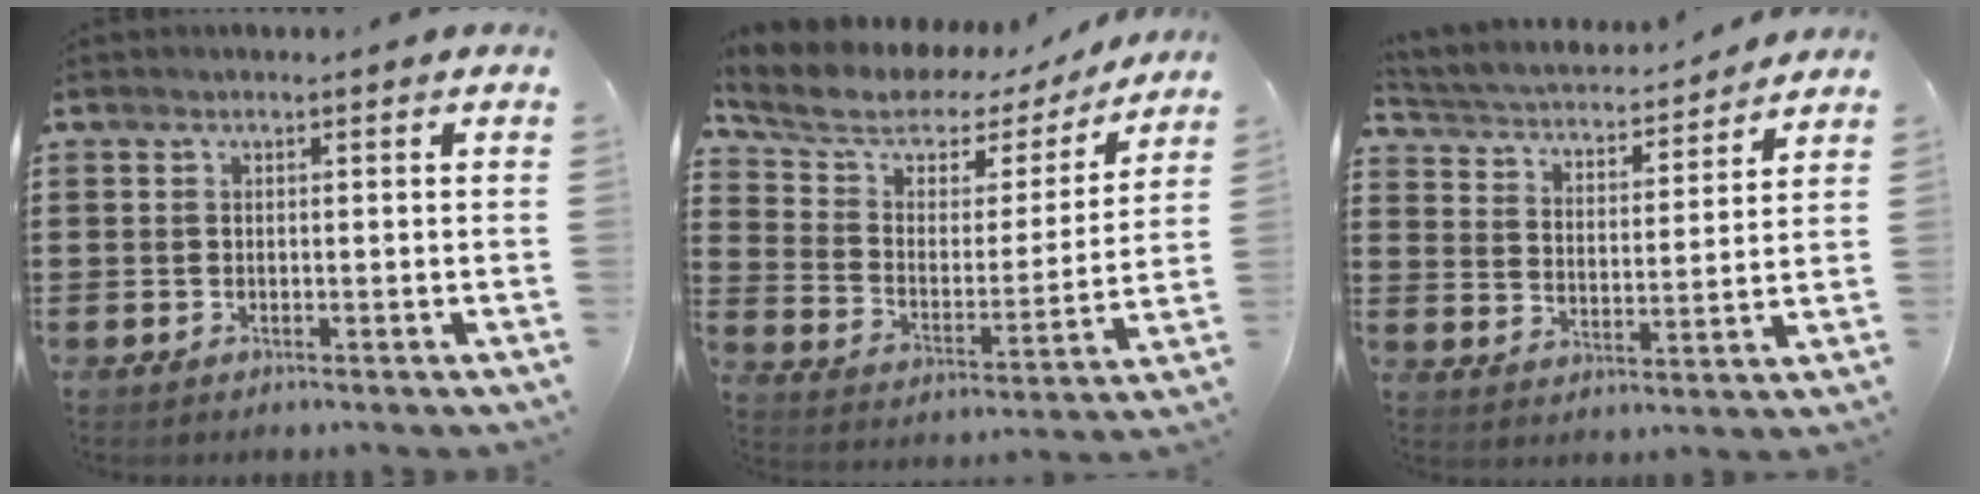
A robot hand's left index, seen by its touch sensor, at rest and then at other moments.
{"total": 6.6, "force": [4.9, 3.7, 2.5], "torque": [-0.081, -0.028, 0.081]}
{"total": 3.0, "force": [2.9, 0.5, 0.5], "torque": [-0.032, -0.028, 0.040]}